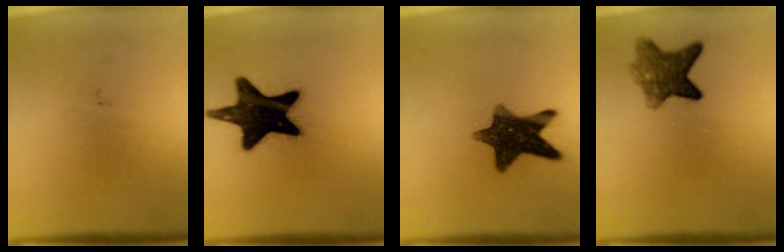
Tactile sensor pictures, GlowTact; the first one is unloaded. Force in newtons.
{"total": 19.1}
{"total": 11.9}
{"total": 6.6}